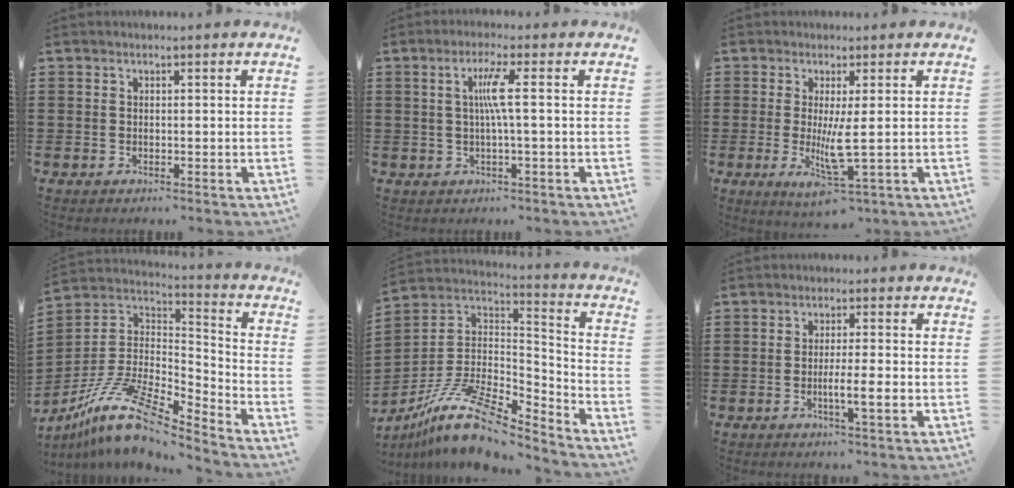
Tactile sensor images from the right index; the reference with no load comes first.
{"total": 4.4, "force": [0.3, -0.3, 4.4], "torque": [-0.084, -0.004, -0.001]}
{"total": 6.1, "force": [-0.6, 1.0, 6.0], "torque": [-0.113, -0.023, -0.011]}
{"total": 13.0, "force": [-9.6, 3.3, 8.1], "torque": [-0.179, 0.020, -0.189]}
{"total": 14.4, "force": [-10.2, 4.7, 9.1], "torque": [-0.181, 0.037, -0.189]}
{"total": 4.5, "force": [-1.3, 0.1, 4.3], "torque": [-0.072, -0.010, -0.024]}